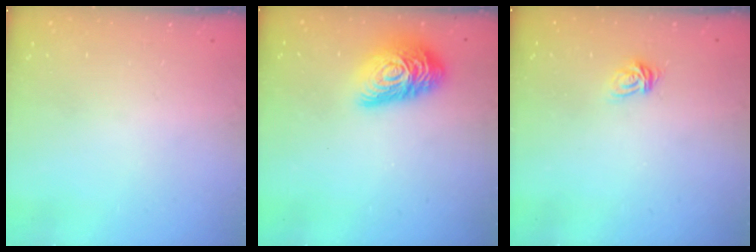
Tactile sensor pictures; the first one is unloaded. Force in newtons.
{"total": 14.7, "press": 14.7, "slide": 0.9}
{"total": 5.0, "press": 5.0, "slide": 0.4}